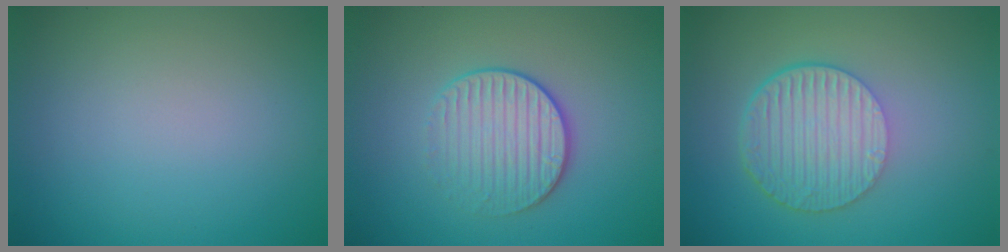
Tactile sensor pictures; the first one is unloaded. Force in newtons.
{"total": 3.2, "press": 2.9, "slide": 1.4}
{"total": 6.0, "press": 4.1, "slide": 4.4}